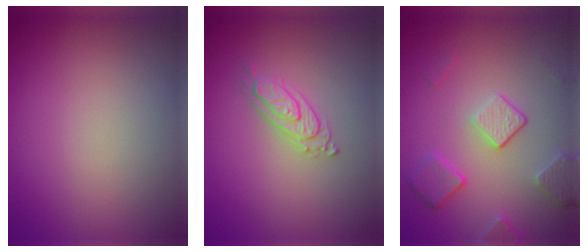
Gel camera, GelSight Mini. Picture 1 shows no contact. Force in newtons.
{"total": 2.7, "press": 2.0, "slide": 1.8}
{"total": 4.0, "press": 3.2, "slide": 2.5}